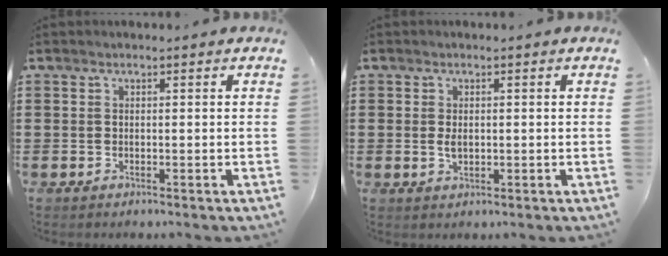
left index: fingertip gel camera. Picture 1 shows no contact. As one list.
[{"total": 2.0, "force": [0.0, 1.1, 1.7], "torque": [-0.034, 0.003, 0.000]}]